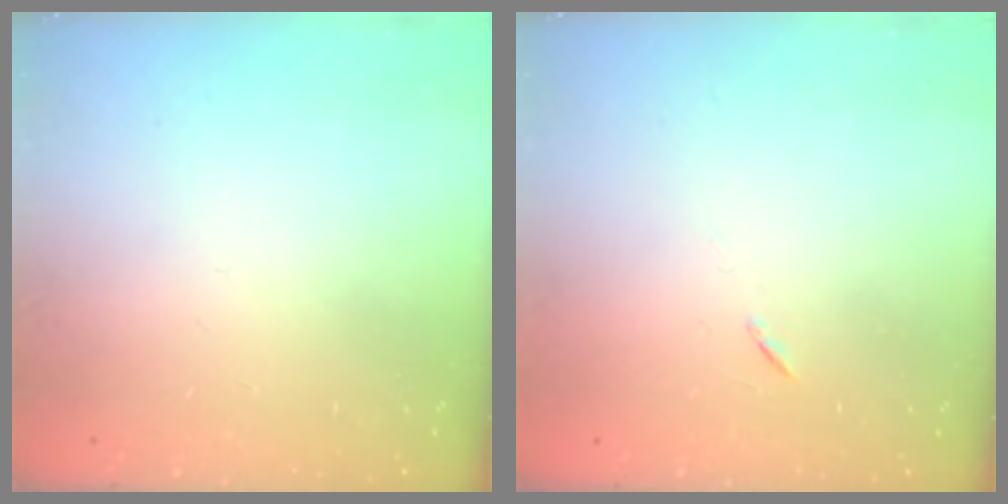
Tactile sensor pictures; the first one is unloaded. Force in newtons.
{"total": 5.8, "press": 5.4, "slide": 2.1}